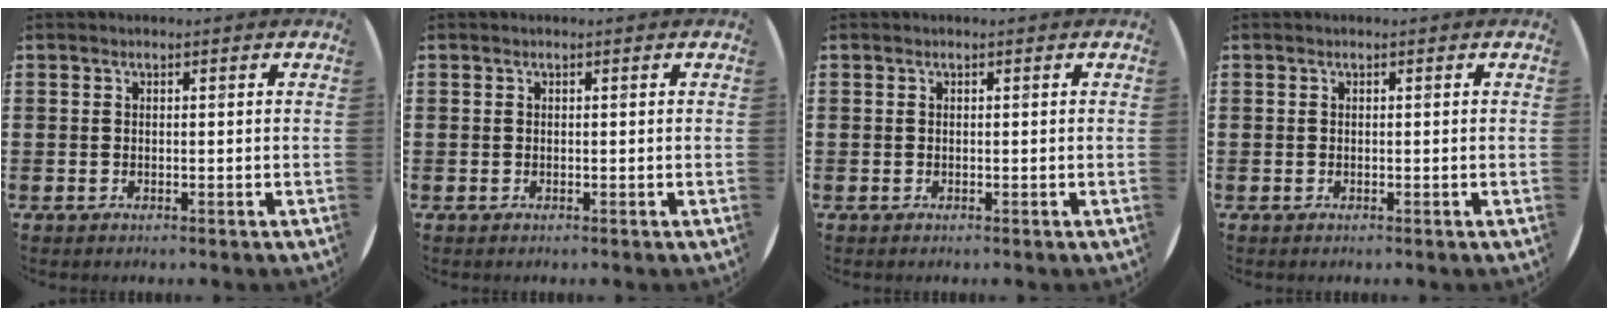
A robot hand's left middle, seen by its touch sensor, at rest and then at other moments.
{"total": 0.0}
{"total": 0.0}
{"total": 0.0}